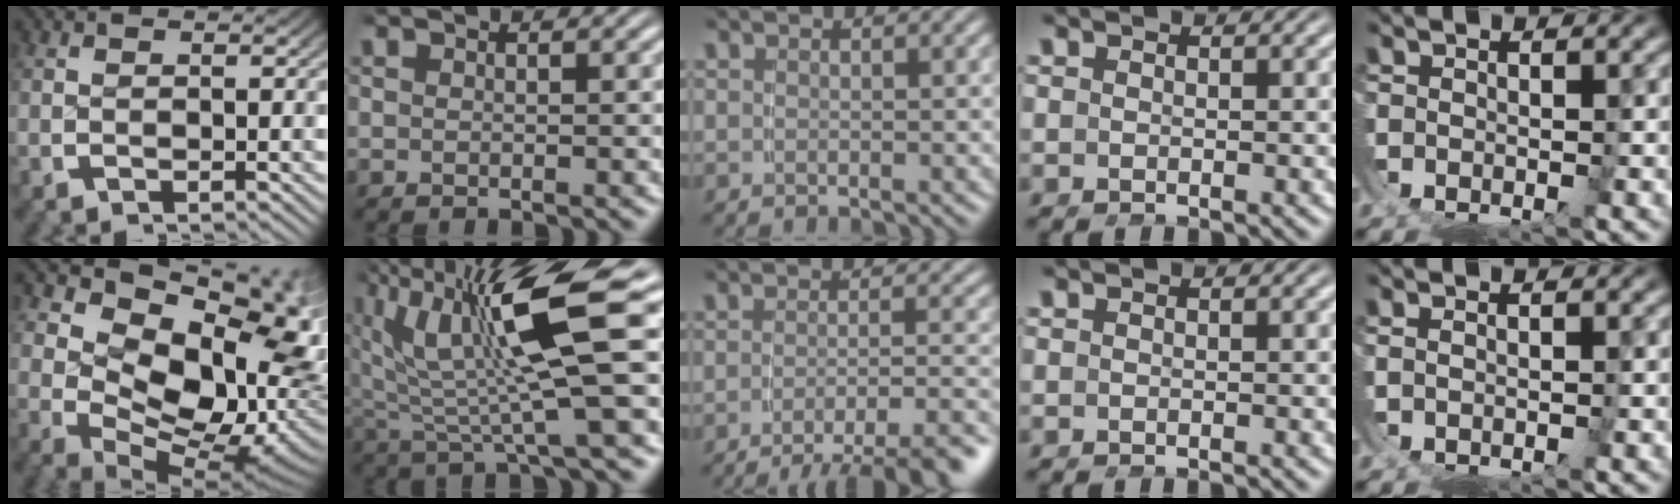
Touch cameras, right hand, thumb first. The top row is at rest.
{"thumb": {"total": 16.4, "force": [0.6, 10.2, 12.8], "torque": [-0.209, -0.052, 0.028]}, "index": {"total": 9.5, "force": [1.4, 3.0, 8.9], "torque": [-0.145, 0.002, 0.031]}, "middle": {"total": 8.0, "force": [-6.0, 2.1, 4.8], "torque": [-0.055, -0.012, -0.090]}, "ring": {"total": 0.6, "force": [-0.5, 0.1, 0.2], "torque": [-0.004, -0.002, -0.007]}, "little": {"total": 1.9, "force": [0.5, -1.8, 0.0], "torque": [0.011, 0.006, 0.012]}}